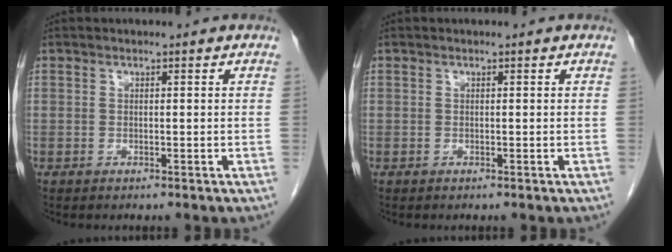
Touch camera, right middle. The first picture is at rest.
{"total": 0.0}